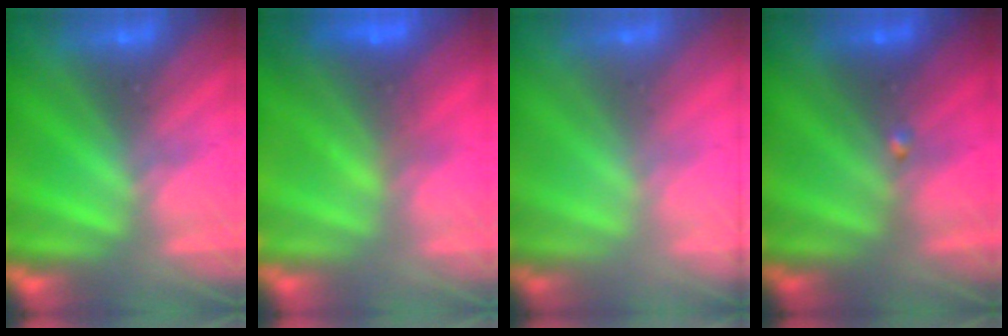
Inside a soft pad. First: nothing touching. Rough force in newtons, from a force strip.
{"total": 5.8}
{"total": 1.7}
{"total": 1.9}